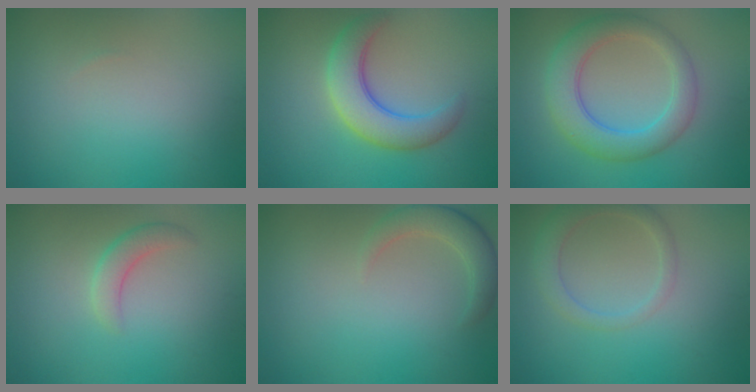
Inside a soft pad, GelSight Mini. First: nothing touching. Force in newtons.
{"total": 5.4, "press": 5.4, "slide": 0.3}
{"total": 5.6, "press": 5.6, "slide": 0.2}
{"total": 2.1, "press": 2.1, "slide": 0.2}
{"total": 2.8, "press": 2.7, "slide": 0.4}
{"total": 2.6, "press": 2.6, "slide": 0.1}